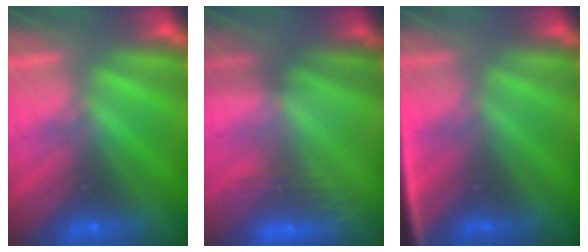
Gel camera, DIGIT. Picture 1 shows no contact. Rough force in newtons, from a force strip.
{"total": 3.0}
{"total": 2.5}